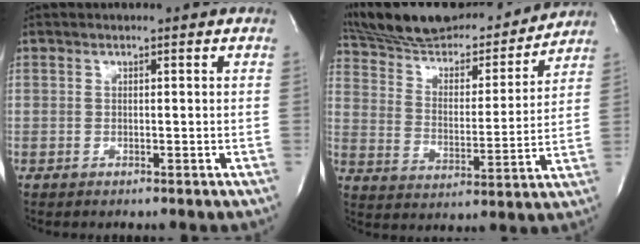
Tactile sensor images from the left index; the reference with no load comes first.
{"total": 23.2, "force": [21.3, 4.6, 8.0], "torque": [-0.132, -0.001, 0.321]}